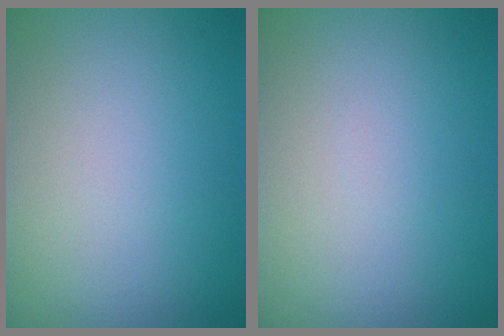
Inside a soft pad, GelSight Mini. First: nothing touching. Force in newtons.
{"total": 0.0}